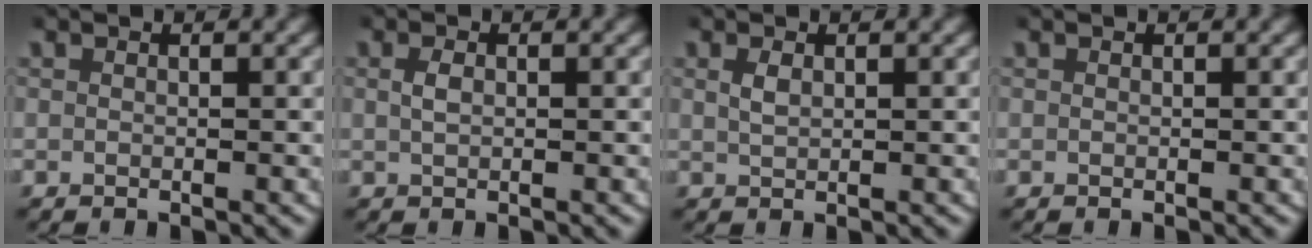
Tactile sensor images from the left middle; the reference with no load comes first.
{"total": 0.9, "force": [0.1, 0.5, 0.8], "torque": [-0.019, -0.001, 0.004]}
{"total": 1.0, "force": [0.4, 0.5, 0.8], "torque": [-0.016, -0.002, 0.012]}
{"total": 0.0}